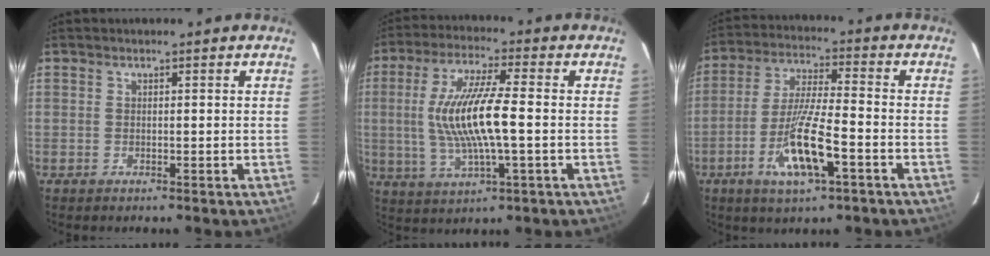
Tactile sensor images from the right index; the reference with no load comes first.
{"total": 13.3, "force": [-0.6, 2.4, 13.1], "torque": [-0.257, -0.001, -0.008]}
{"total": 12.0, "force": [-5.1, 2.1, 10.7], "torque": [-0.216, -0.011, -0.094]}